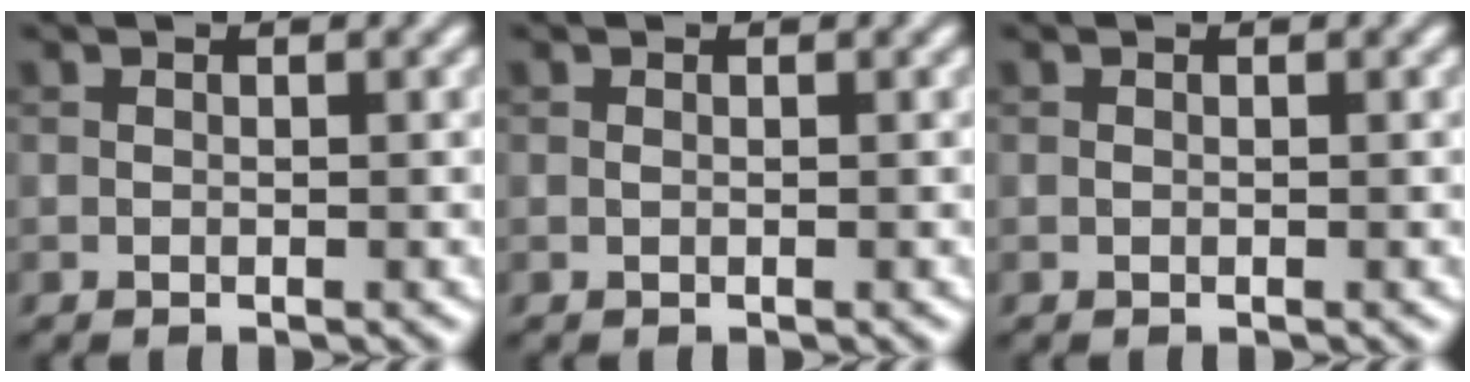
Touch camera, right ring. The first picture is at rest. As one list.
[{"total": 0.0}, {"total": 0.0}]